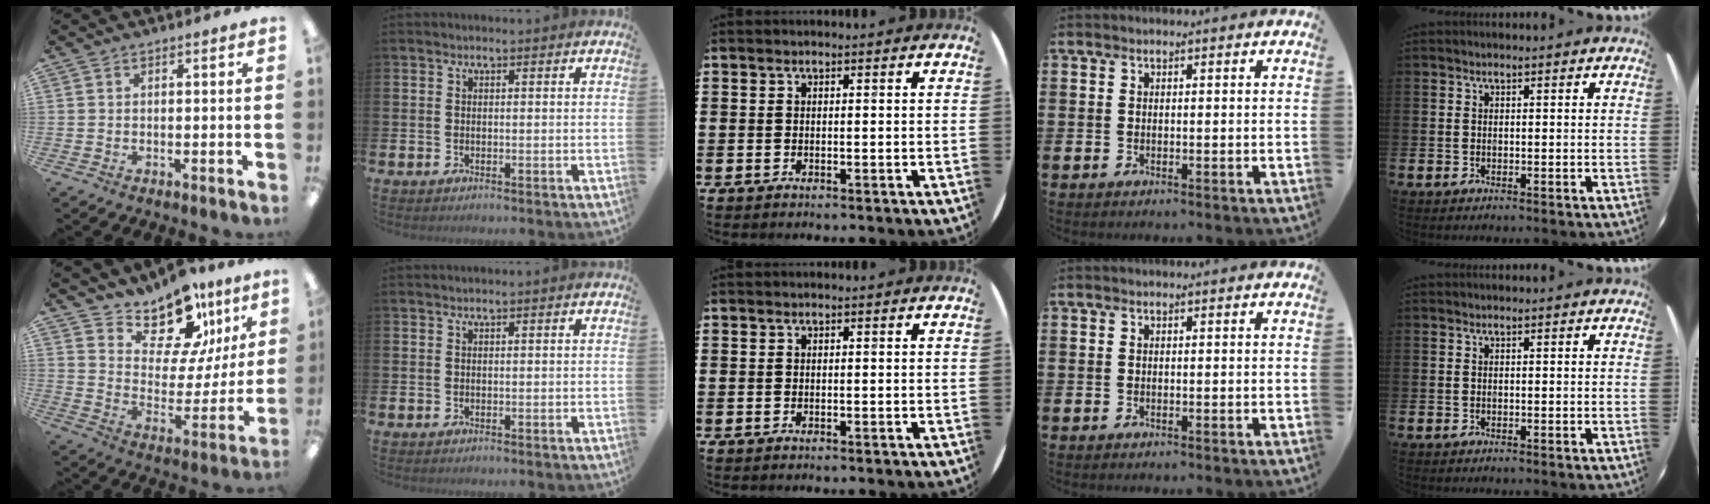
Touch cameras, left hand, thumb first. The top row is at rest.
{"thumb": {"total": 15.3, "force": [12.1, 7.1, 6.0], "torque": [-0.099, -0.093, 0.215]}}